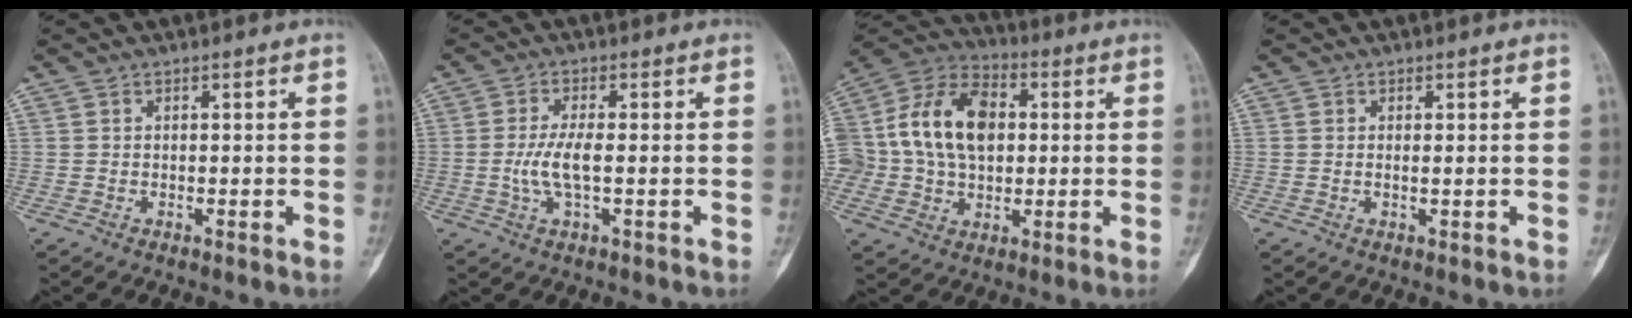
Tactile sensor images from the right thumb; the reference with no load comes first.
{"total": 5.3, "force": [-0.6, 1.5, 5.0], "torque": [-0.118, -0.001, -0.013]}
{"total": 20.9, "force": [2.2, 14.9, 14.6], "torque": [-0.276, 0.023, 0.040]}
{"total": 3.2, "force": [0.4, 0.0, 3.2], "torque": [-0.070, -0.014, 0.010]}